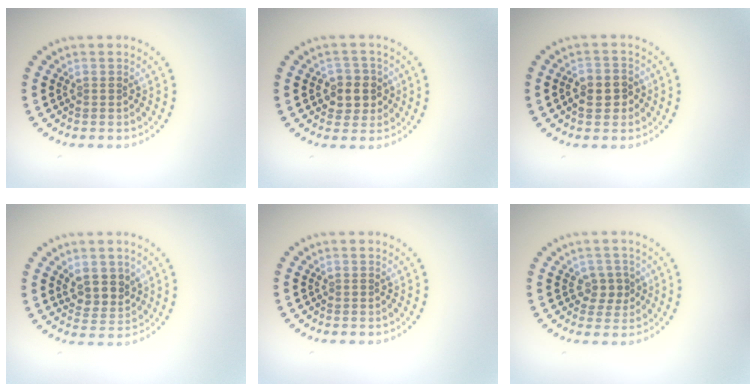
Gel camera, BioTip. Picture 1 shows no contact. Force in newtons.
{"total": 2.8, "press": 2.6, "slide": 0.9}
{"total": 2.8, "press": 2.8, "slide": 0.6}
{"total": 3.1, "press": 2.8, "slide": 1.4}
{"total": 0.0}
{"total": 2.0, "press": 1.8, "slide": 0.9}